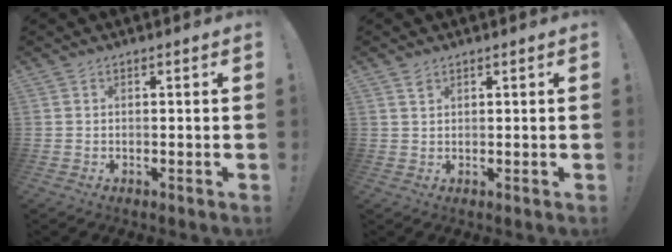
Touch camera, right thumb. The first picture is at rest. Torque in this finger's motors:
{"motor_torque": [0.01, 0.12, 0.16, 0.02, 0.00]}